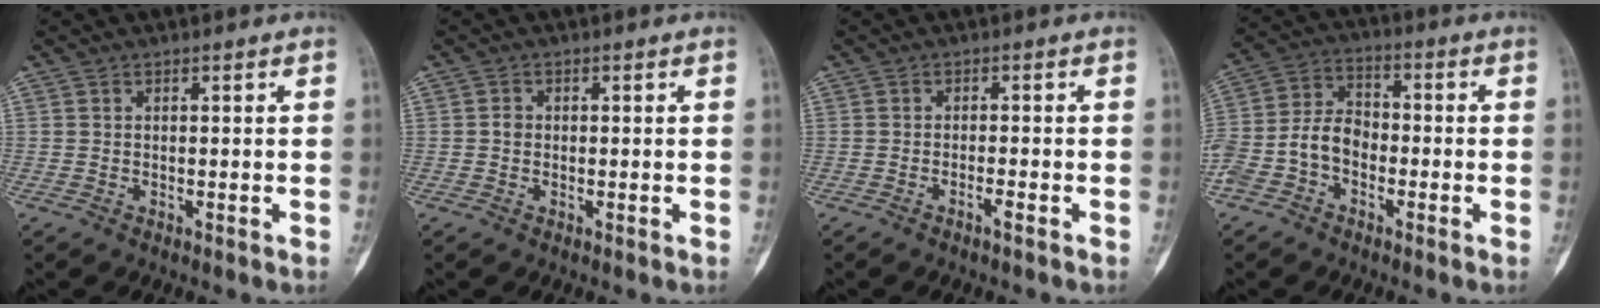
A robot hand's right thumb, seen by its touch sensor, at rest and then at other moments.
{"total": 1.2, "force": [-0.1, 1.0, 0.5], "torque": [-0.004, 0.004, -0.004]}
{"total": 1.5, "force": [-1.0, 0.0, 1.1], "torque": [-0.023, 0.004, -0.020]}
{"total": 10.1, "force": [-3.4, 7.3, 6.1], "torque": [-0.120, 0.040, -0.073]}